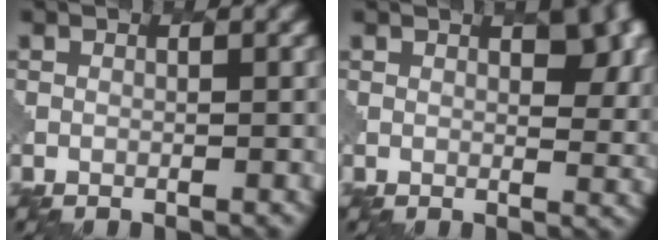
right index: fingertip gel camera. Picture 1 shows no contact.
{"total": 4.7, "force": [2.4, 2.0, 3.5], "torque": [-0.039, -0.001, 0.031]}